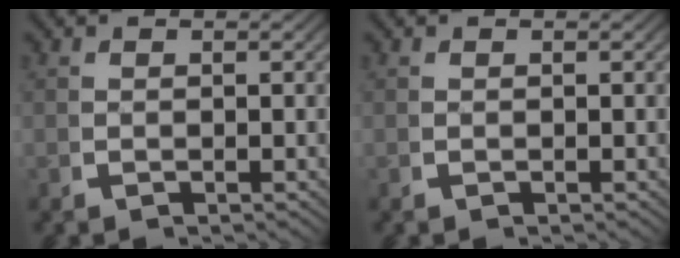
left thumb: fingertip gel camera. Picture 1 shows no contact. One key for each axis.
{"total": 0.0}